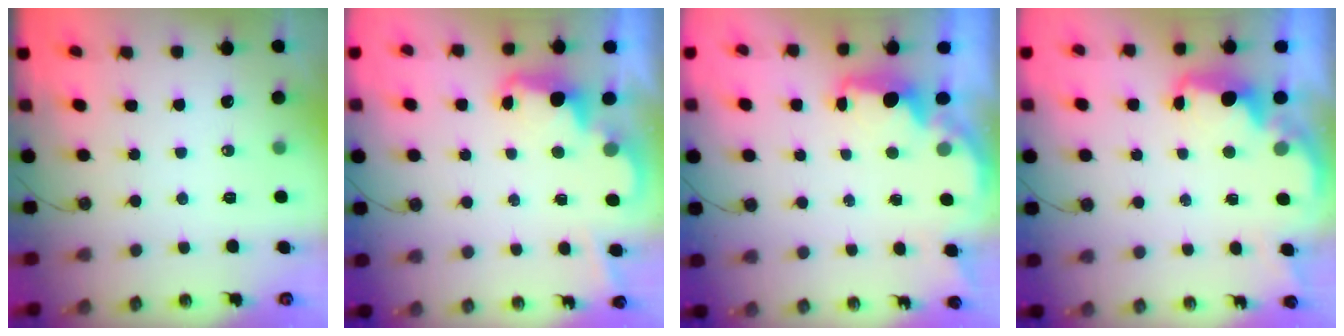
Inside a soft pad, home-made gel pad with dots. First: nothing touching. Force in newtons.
{"total": 2.3, "press": 2.3, "slide": 0.5}
{"total": 2.9, "press": 2.7, "slide": 0.9}
{"total": 2.4, "press": 2.3, "slide": 0.7}